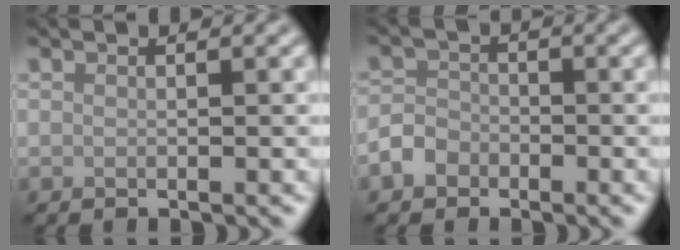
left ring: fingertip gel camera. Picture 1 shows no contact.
{"total": 2.2, "force": [-1.3, 1.6, 0.7], "torque": [-0.007, 0.007, -0.032]}